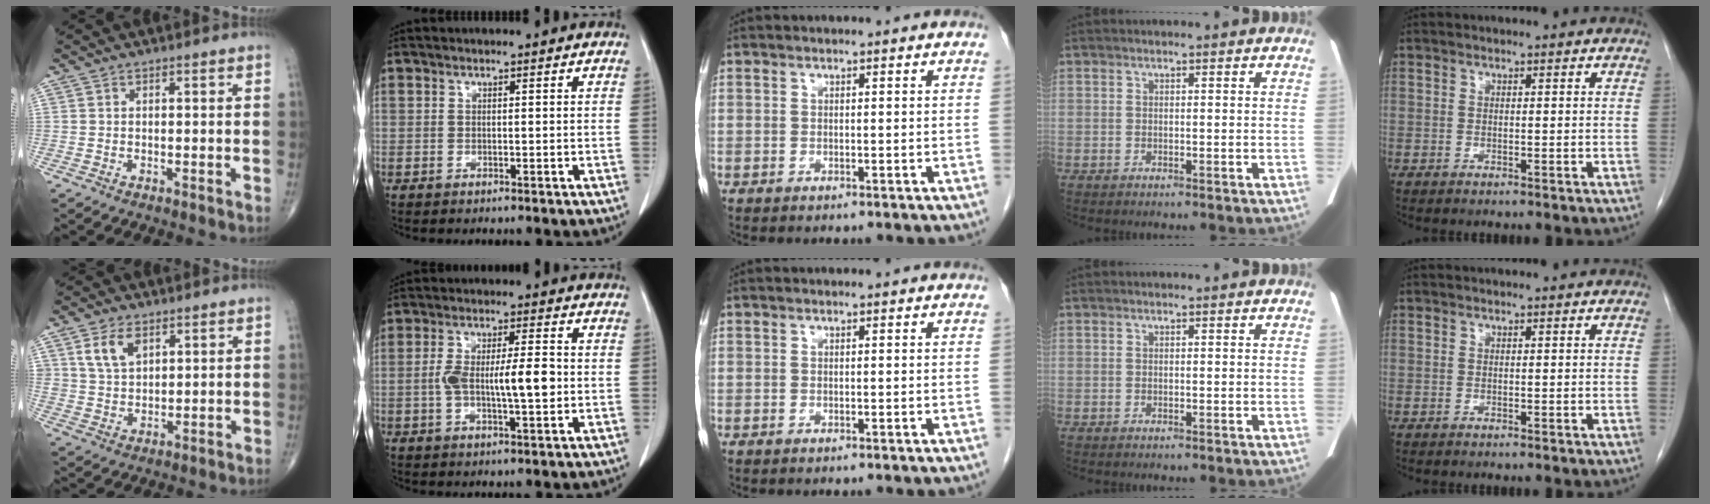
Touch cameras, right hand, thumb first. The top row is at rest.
{"thumb": {"total": 6.0, "force": [2.9, 3.7, 3.8], "torque": [-0.062, -0.014, 0.059]}, "index": {"total": 8.1, "force": [-0.6, 1.9, 7.9], "torque": [-0.145, 0.011, -0.007]}}